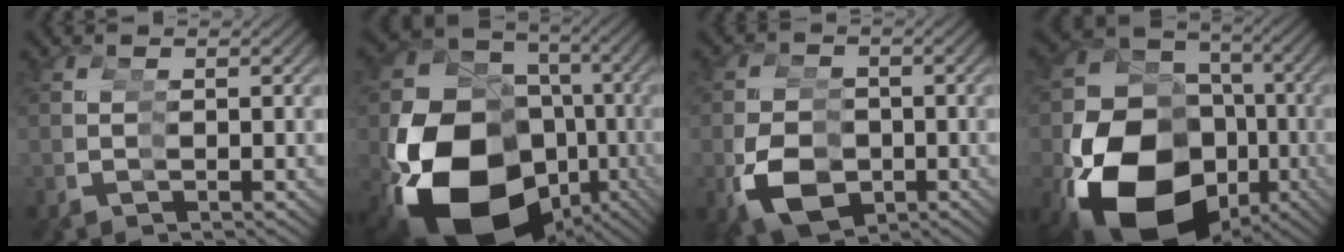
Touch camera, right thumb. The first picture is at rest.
{"total": 23.0, "force": [-5.4, 15.5, 16.1], "torque": [-0.314, -0.068, -0.049]}
{"total": 6.7, "force": [-2.3, 5.3, 3.4], "torque": [-0.074, -0.034, -0.012]}
{"total": 19.5, "force": [-4.5, 13.1, 13.7], "torque": [-0.254, -0.054, -0.040]}